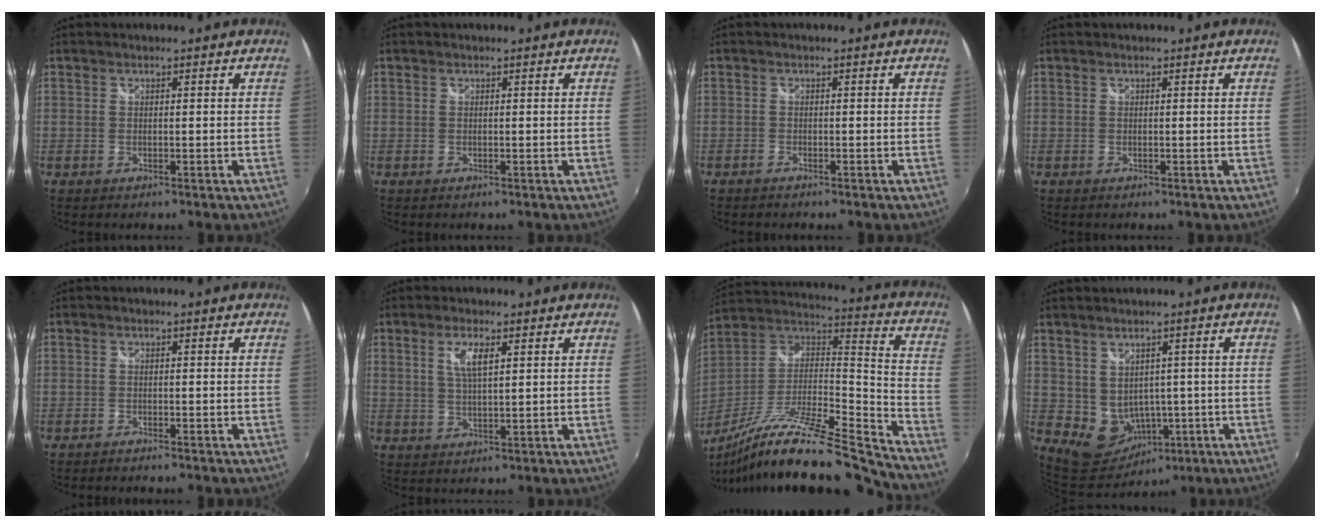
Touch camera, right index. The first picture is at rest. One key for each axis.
{"total": 0.0}
{"total": 1.1, "fx": -1.0, "fy": 0.4, "fz": 0.2, "tx": -0.010, "ty": -0.002, "tz": -0.020}
{"total": 0.0}
{"total": 1.5, "fx": -1.4, "fy": 0.2, "fz": 0.5, "tx": -0.020, "ty": -0.007, "tz": -0.027}
{"total": 4.6, "fx": 1.9, "fy": 1.2, "fz": 4.0, "tx": -0.077, "ty": -0.001, "tz": 0.035}
{"total": 24.6, "fx": -19.5, "fy": 2.3, "fz": 14.8, "tx": -0.245, "ty": -0.037, "tz": -0.329}
{"total": 8.1, "fx": -0.7, "fy": 7.2, "fz": 3.8, "tx": -0.083, "ty": -0.004, "tz": 0.014}